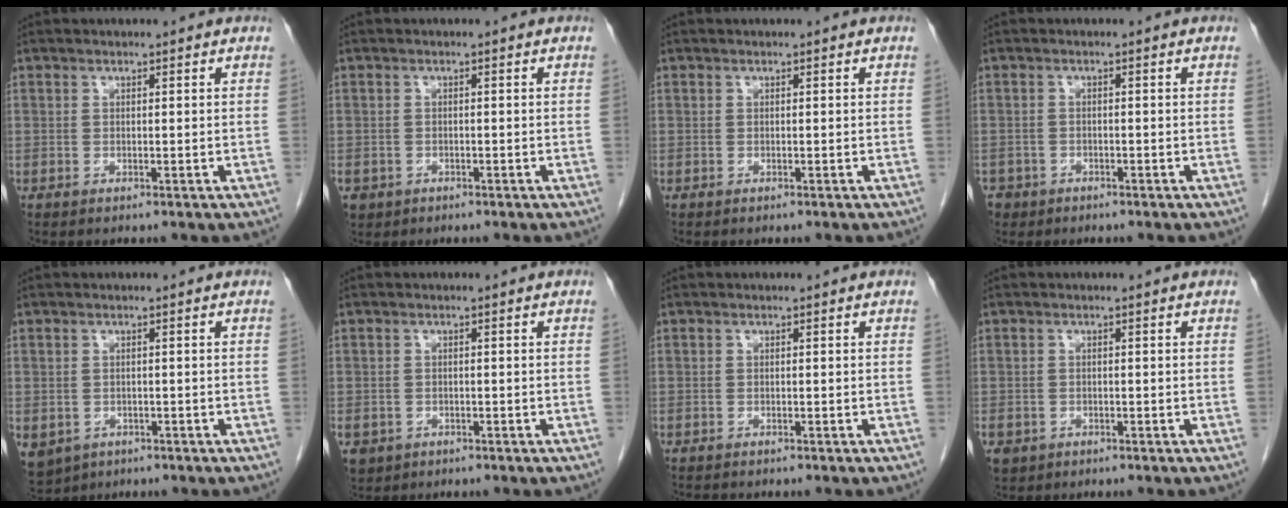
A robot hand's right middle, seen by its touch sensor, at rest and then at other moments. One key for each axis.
{"total": 3.5, "fx": -2.0, "fy": 2.7, "fz": 1.0, "tx": -0.024, "ty": -0.002, "tz": -0.030}
{"total": 0.0}
{"total": 3.7, "fx": -2.6, "fy": 2.6, "fz": 0.3, "tx": -0.008, "ty": 0.004, "tz": -0.045}
{"total": 8.8, "fx": -4.1, "fy": 7.1, "fz": 3.2, "tx": -0.096, "ty": -0.010, "tz": -0.052}
{"total": 5.0, "fx": -2.5, "fy": 4.1, "fz": 1.4, "tx": -0.034, "ty": -0.002, "tz": -0.034}
{"total": 1.6, "fx": -1.5, "fy": 0.3, "fz": 0.6, "tx": -0.014, "ty": -0.004, "tz": -0.021}
{"total": 5.1, "fx": -2.7, "fy": 3.8, "fz": 2.0, "tx": -0.057, "ty": -0.007, "tz": -0.039}